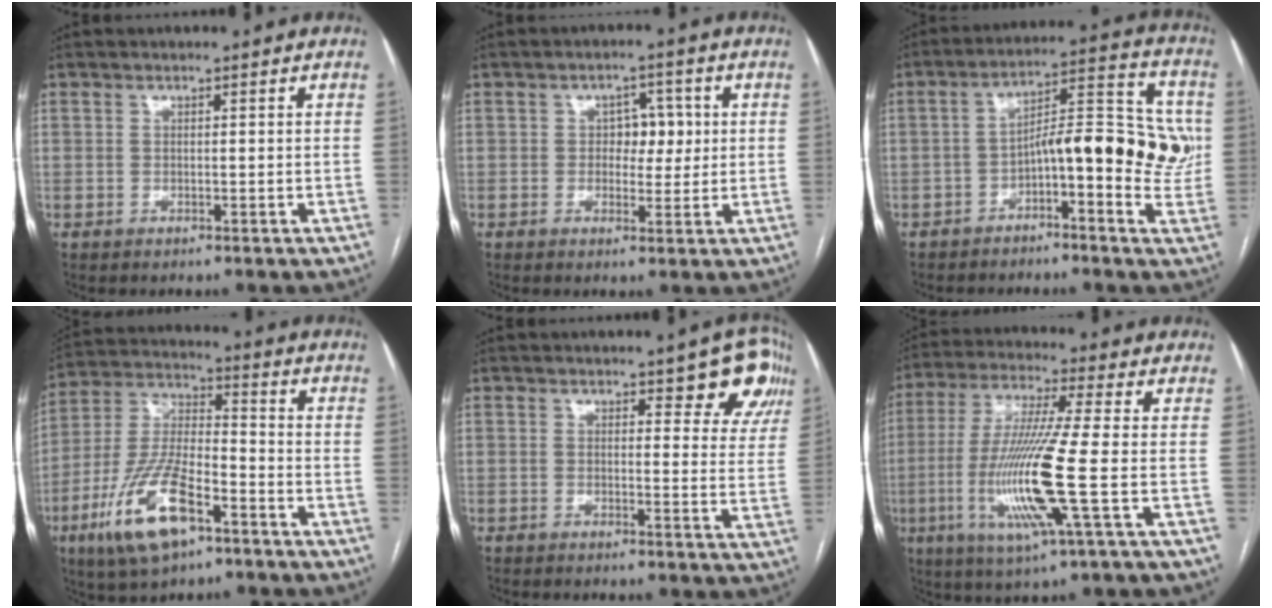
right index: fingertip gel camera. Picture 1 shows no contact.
{"total": 4.5, "force": [0.5, 2.9, 3.4], "torque": [-0.042, 0.011, 0.009]}
{"total": 13.2, "force": [-1.7, 3.9, 12.5], "torque": [-0.180, 0.043, -0.023]}
{"total": 15.1, "force": [-7.7, 5.0, 12.0], "torque": [-0.258, -0.004, -0.137]}
{"total": 8.0, "force": [4.7, 2.8, 5.9], "torque": [-0.054, -0.003, 0.040]}
{"total": 14.5, "force": [-3.3, -0.7, 14.1], "torque": [-0.295, -0.020, -0.070]}